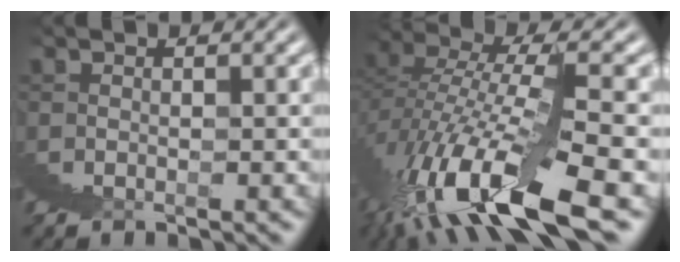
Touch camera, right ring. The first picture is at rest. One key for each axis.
{"total": 5.7, "fx": -0.5, "fy": 0.8, "fz": 5.6, "tx": -0.089, "ty": 0.004, "tz": -0.006}